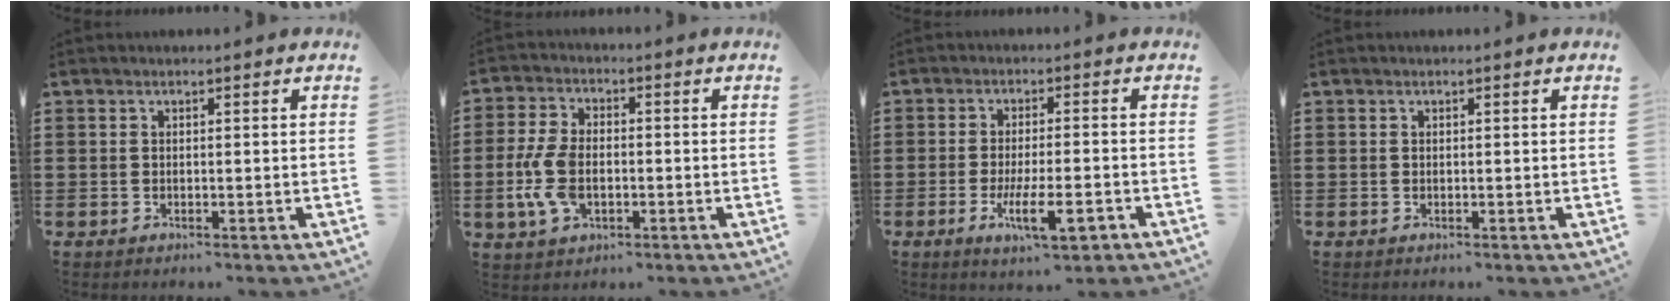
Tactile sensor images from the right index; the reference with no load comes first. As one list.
[{"total": 7.4, "force": [-1.5, 4.4, 5.8], "torque": [-0.143, -0.001, -0.034]}, {"total": 7.9, "force": [-3.4, 2.0, 6.9], "torque": [-0.129, -0.007, -0.059]}, {"total": 0.0}]